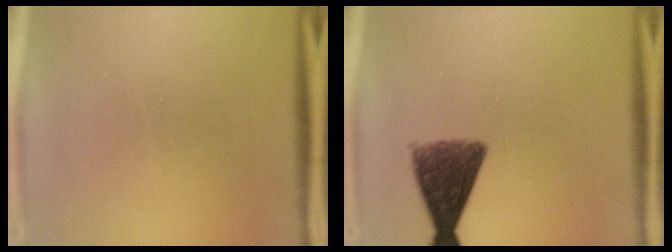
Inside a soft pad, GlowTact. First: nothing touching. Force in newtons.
{"total": 8.8}